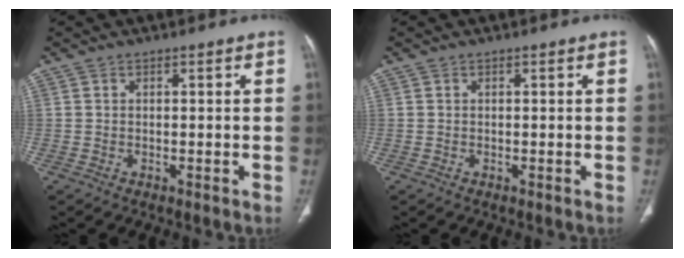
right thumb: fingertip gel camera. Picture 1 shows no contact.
{"total": 0.0}